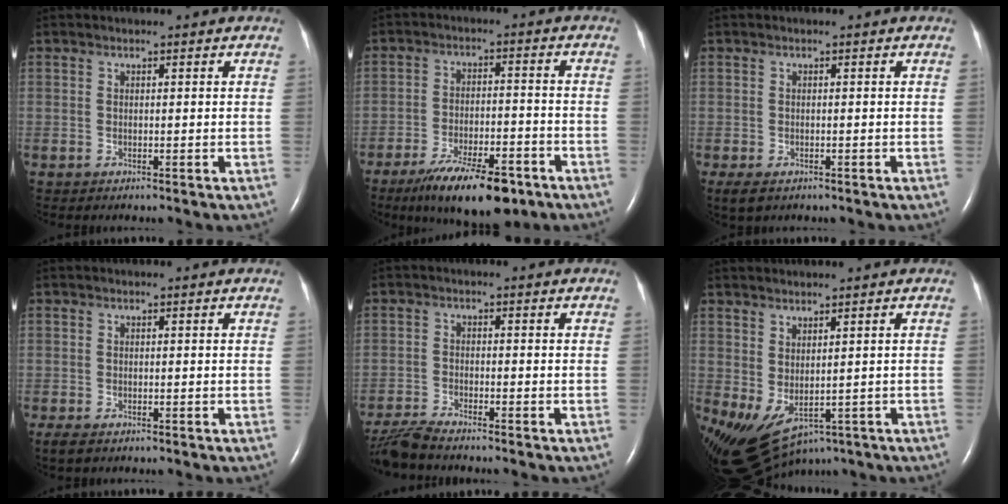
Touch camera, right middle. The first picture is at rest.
{"total": 12.9, "force": [-8.9, 3.7, 8.6], "torque": [-0.140, -0.017, -0.144]}
{"total": 3.3, "force": [-2.1, 1.8, 1.8], "torque": [-0.034, -0.008, -0.029]}
{"total": 2.4, "force": [-1.7, 1.1, 1.4], "torque": [-0.028, -0.006, -0.022]}
{"total": 5.8, "force": [-5.4, -0.1, 2.1], "torque": [-0.044, -0.022, -0.101]}
{"total": 8.0, "force": [-3.0, 3.8, 6.4], "torque": [-0.117, -0.008, -0.030]}